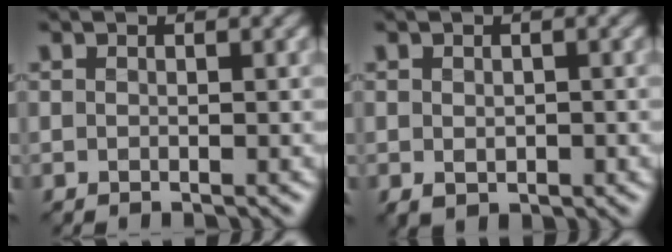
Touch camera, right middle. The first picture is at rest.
{"total": 1.7, "force": [-0.4, 1.3, 0.9], "torque": [-0.018, -0.004, -0.004]}